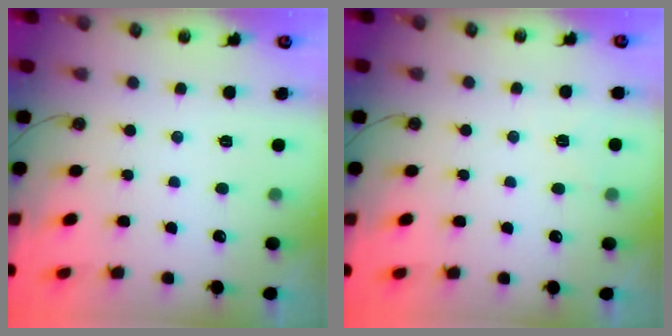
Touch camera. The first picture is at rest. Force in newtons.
{"total": 3.4, "press": 2.1, "slide": 2.6}